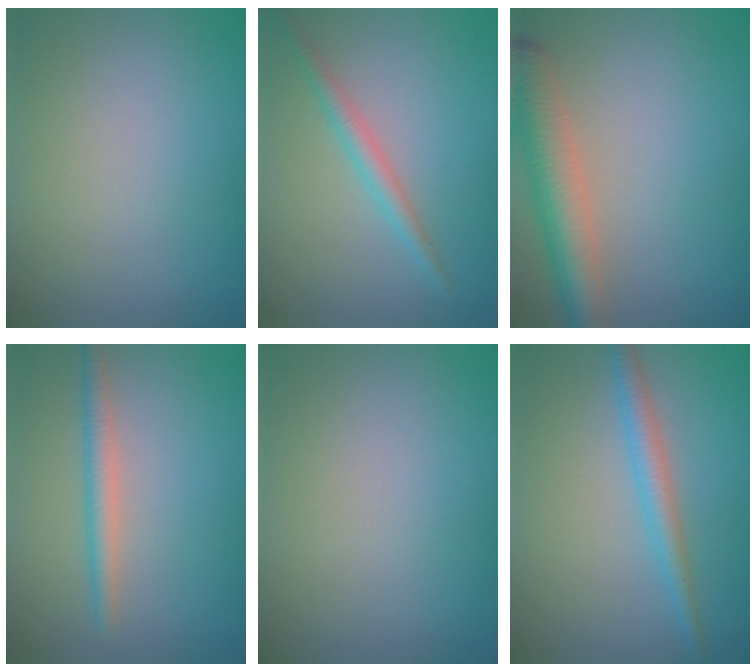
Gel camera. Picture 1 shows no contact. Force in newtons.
{"total": 2.0, "press": 2.0, "slide": 0.1}
{"total": 5.7, "press": 5.7, "slide": 0.3}
{"total": 2.3, "press": 2.3, "slide": 0.1}
{"total": 0.0}
{"total": 2.6, "press": 2.6, "slide": 0.1}